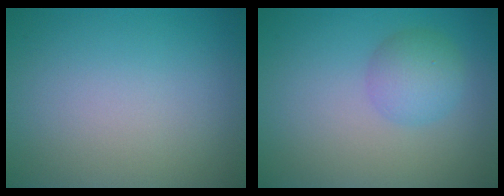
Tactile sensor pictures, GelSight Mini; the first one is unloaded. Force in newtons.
{"total": 2.9, "press": 2.9, "slide": 0.1}